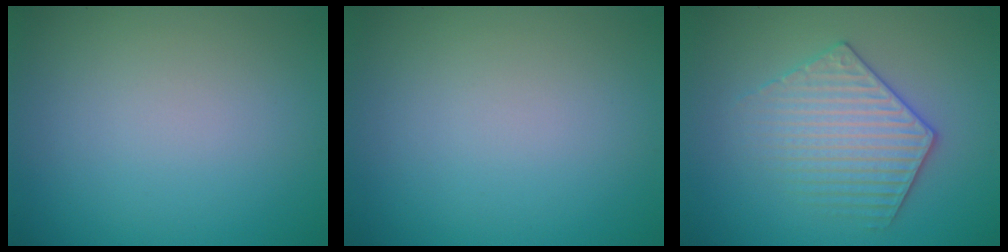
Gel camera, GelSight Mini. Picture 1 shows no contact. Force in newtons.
{"total": 0.0}
{"total": 3.6, "press": 3.5, "slide": 0.5}